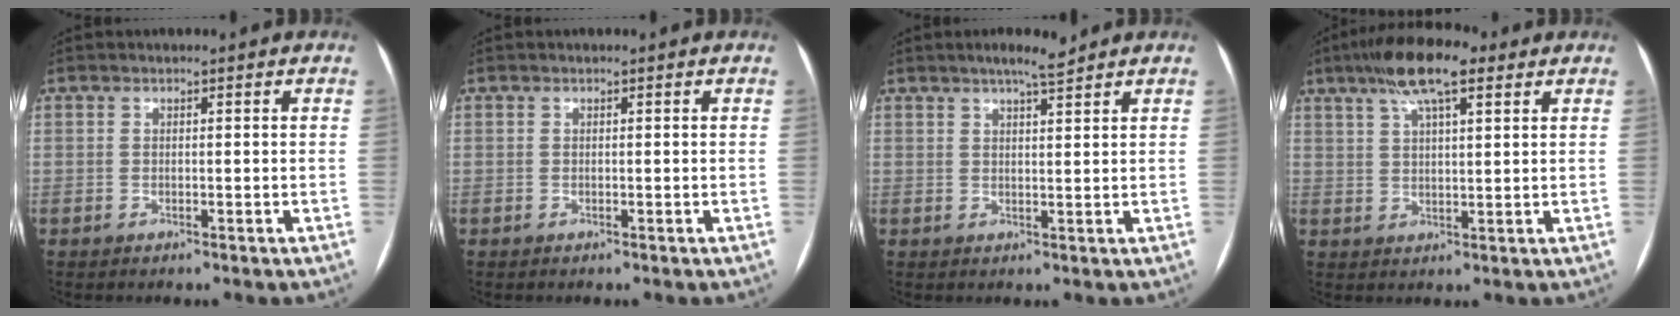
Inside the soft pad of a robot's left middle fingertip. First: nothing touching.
{"total": 0.0}
{"total": 3.6, "force": [2.9, 0.2, 2.1], "torque": [-0.038, 0.005, 0.049]}
{"total": 9.9, "force": [5.9, 2.4, 7.5], "torque": [-0.139, 0.023, 0.098]}